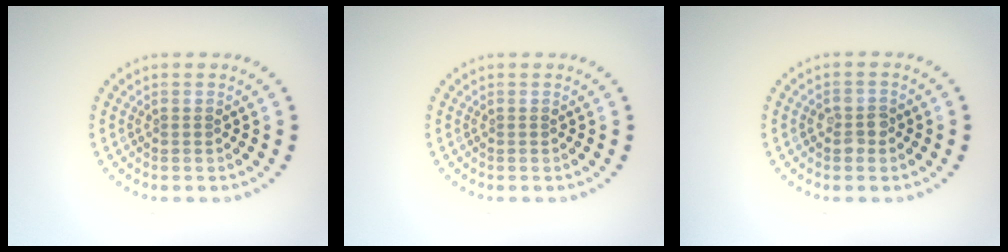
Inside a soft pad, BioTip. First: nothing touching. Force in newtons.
{"total": 0.0}
{"total": 1.8, "press": 1.8, "slide": 0.3}